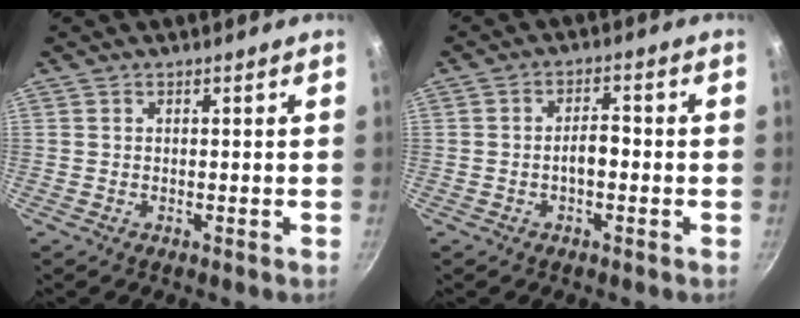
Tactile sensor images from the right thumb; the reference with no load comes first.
{"total": 3.6, "force": [-1.0, 1.8, 3.0], "torque": [-0.039, 0.021, -0.018]}